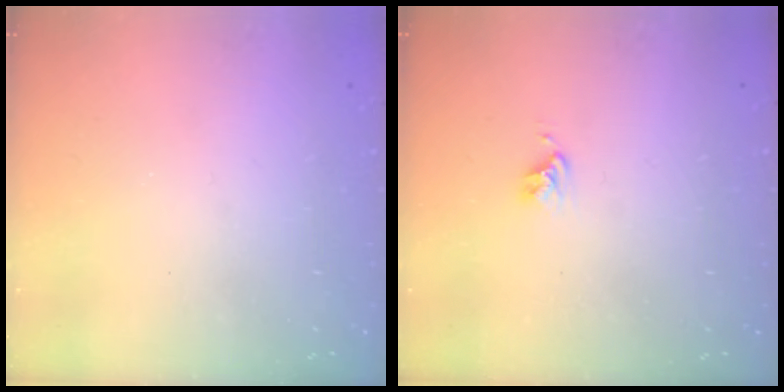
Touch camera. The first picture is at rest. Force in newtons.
{"total": 2.7, "press": 2.6, "slide": 0.4}